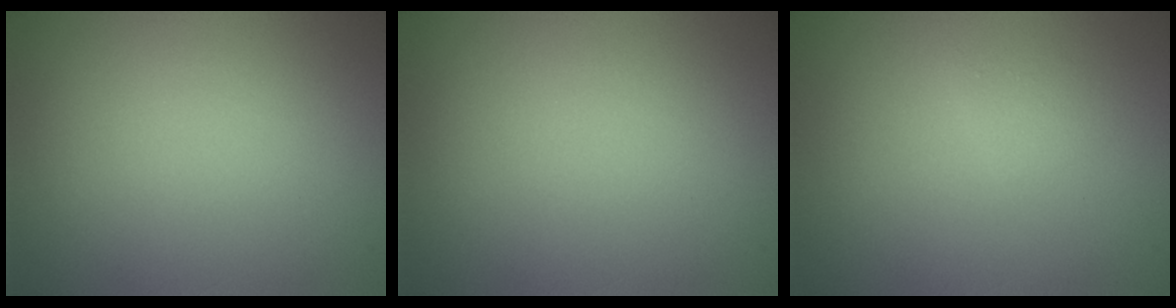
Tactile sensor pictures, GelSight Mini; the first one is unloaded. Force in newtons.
{"total": 0.0}
{"total": 0.8, "press": 0.8, "slide": 0.0}